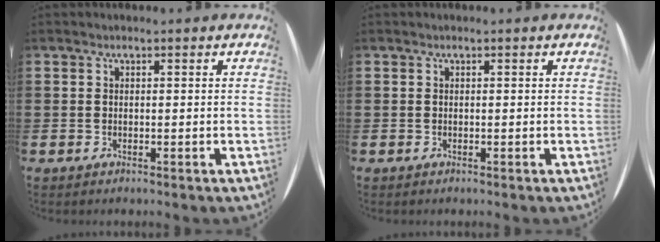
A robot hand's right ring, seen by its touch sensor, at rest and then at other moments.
{"total": 0.0}